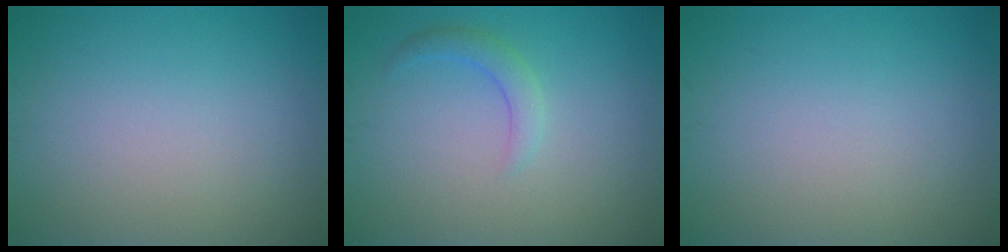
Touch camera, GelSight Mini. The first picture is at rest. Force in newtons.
{"total": 1.7, "press": 1.7, "slide": 0.1}
{"total": 0.0}